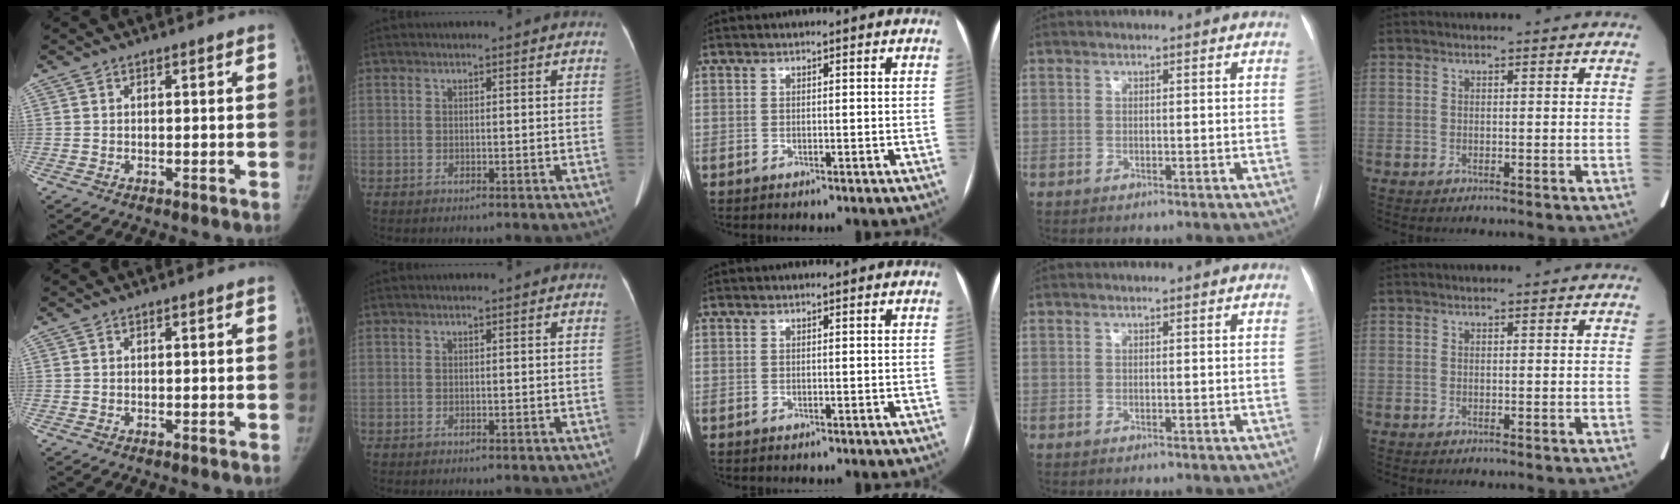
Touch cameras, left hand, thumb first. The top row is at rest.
{}